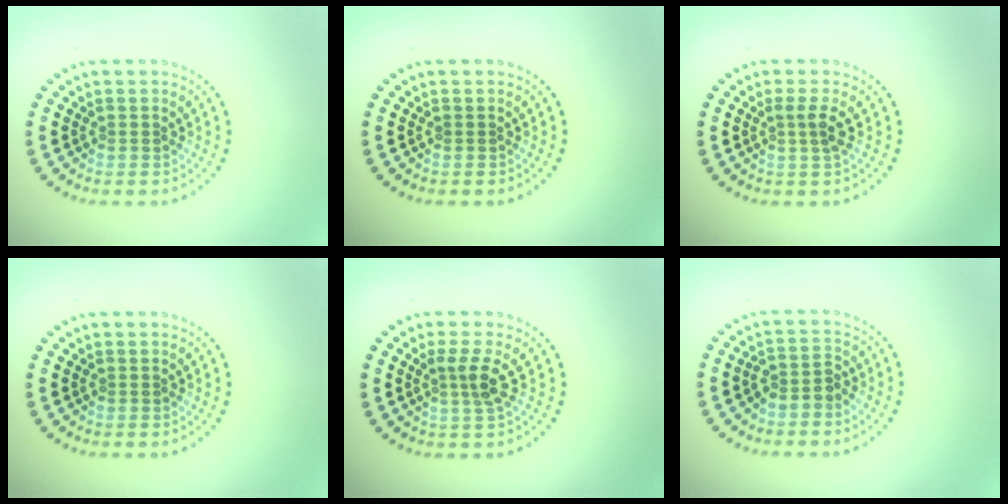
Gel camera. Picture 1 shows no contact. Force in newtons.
{"total": 0.0}
{"total": 1.7, "press": 1.3, "slide": 1.1}
{"total": 0.0}
{"total": 2.4, "press": 1.8, "slide": 1.5}
{"total": 2.0, "press": 1.7, "slide": 1.1}